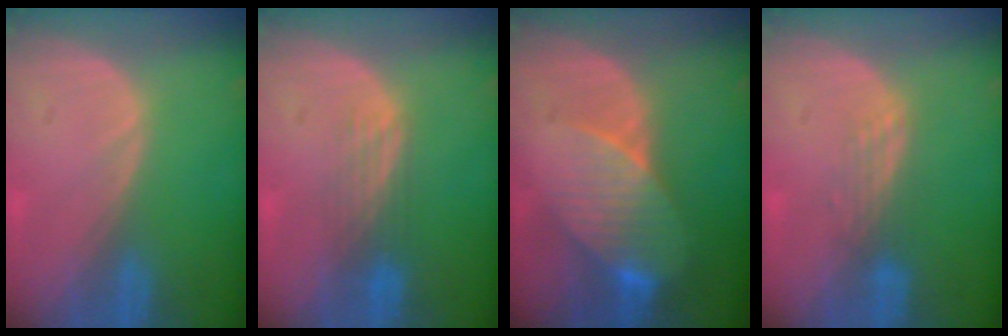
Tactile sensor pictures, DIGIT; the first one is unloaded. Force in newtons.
{"total": 4.0, "press": 3.2, "slide": 2.3}
{"total": 8.2, "press": 7.3, "slide": 3.7}
{"total": 3.0, "press": 2.5, "slide": 1.7}